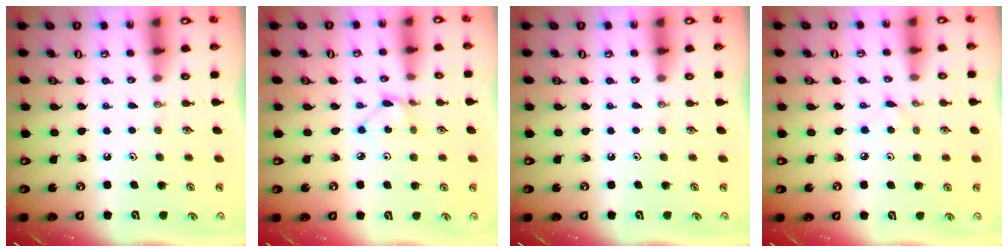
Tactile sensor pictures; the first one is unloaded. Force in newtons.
{"total": 2.1, "press": 2.1, "slide": 0.3}
{"total": 0.0}
{"total": 3.9, "press": 3.8, "slide": 0.5}